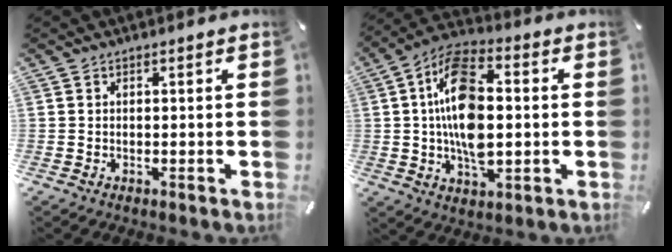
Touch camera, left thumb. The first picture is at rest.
{"total": 15.4, "force": [0.1, 8.5, 12.8], "torque": [-0.255, 0.001, -0.001]}